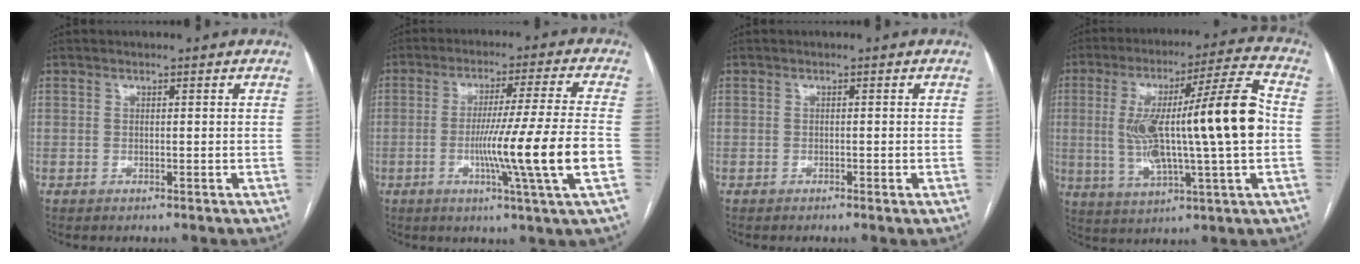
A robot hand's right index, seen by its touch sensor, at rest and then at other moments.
{"total": 14.1, "force": [-3.5, -2.5, 13.5], "torque": [-0.228, -0.020, -0.060]}
{"total": 0.6, "force": [-0.4, 0.0, 0.4], "torque": [-0.008, 0.000, -0.005]}
{"total": 19.2, "force": [0.2, 1.2, 19.2], "torque": [-0.336, 0.023, 0.001]}